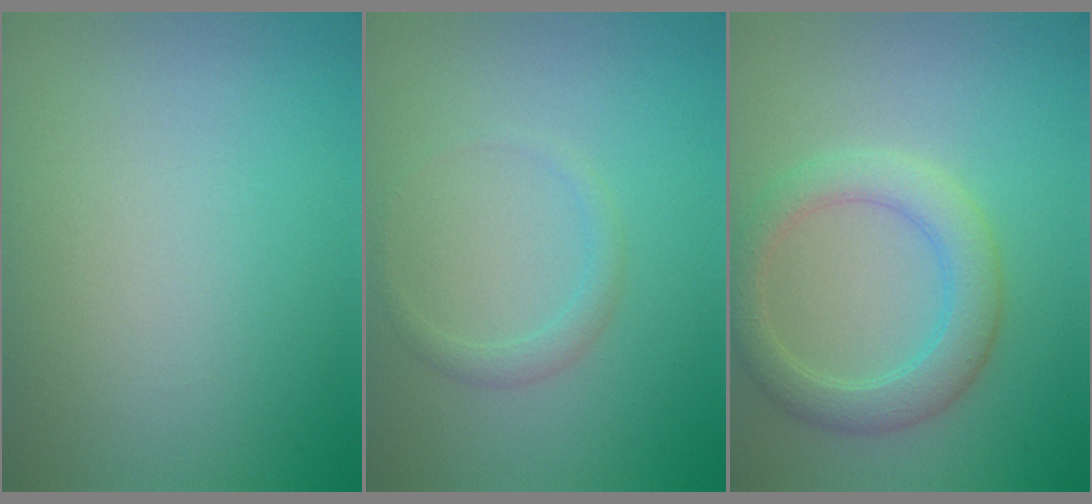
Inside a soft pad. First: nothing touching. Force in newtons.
{"total": 1.2, "press": 1.2, "slide": 0.0}
{"total": 3.9, "press": 3.9, "slide": 0.5}